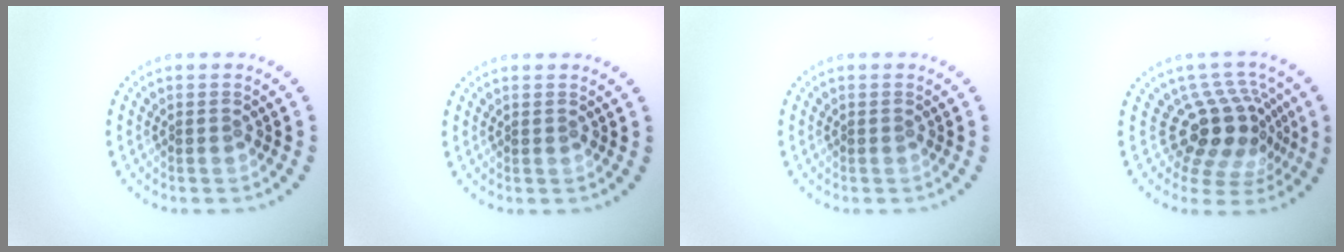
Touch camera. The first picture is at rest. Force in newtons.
{"total": 0.0}
{"total": 0.0}
{"total": 5.0, "press": 3.6, "slide": 3.4}